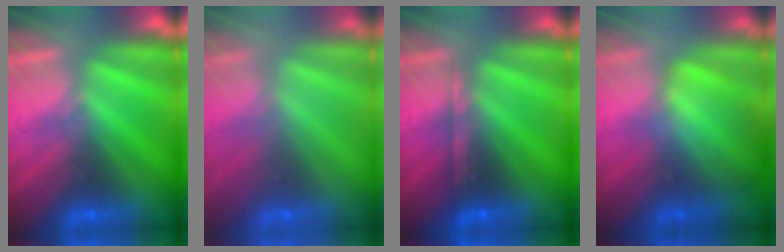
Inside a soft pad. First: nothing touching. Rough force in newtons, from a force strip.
{"total": 2.1}
{"total": 2.2}
{"total": 4.7}